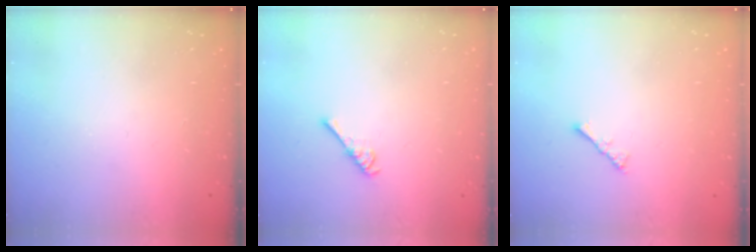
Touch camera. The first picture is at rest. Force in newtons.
{"total": 3.8, "press": 3.7, "slide": 0.6}
{"total": 2.2, "press": 2.1, "slide": 0.5}